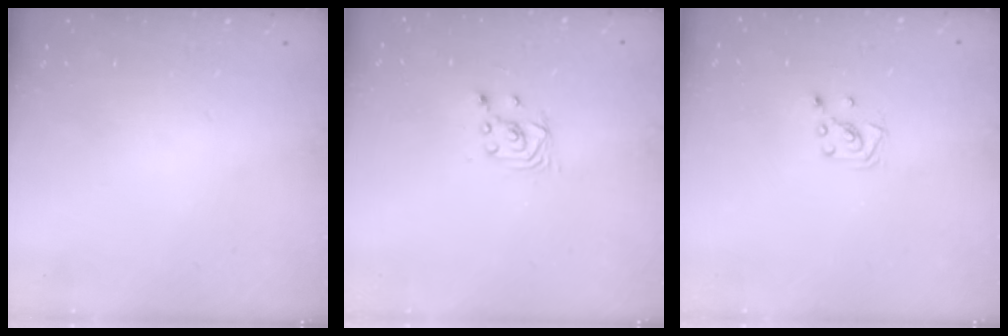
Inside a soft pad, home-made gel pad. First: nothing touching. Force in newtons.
{"total": 2.2, "press": 2.2, "slide": 0.3}
{"total": 4.3, "press": 4.3, "slide": 0.4}